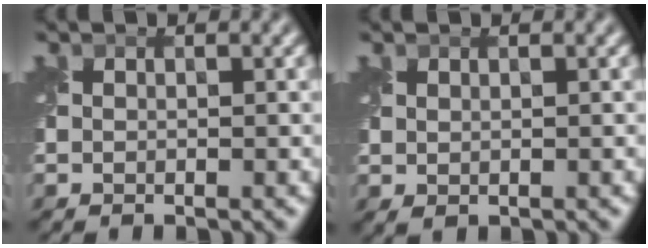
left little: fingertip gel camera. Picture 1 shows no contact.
{"total": 0.8, "force": [0.5, 0.3, 0.5], "torque": [-0.015, -0.001, 0.015]}